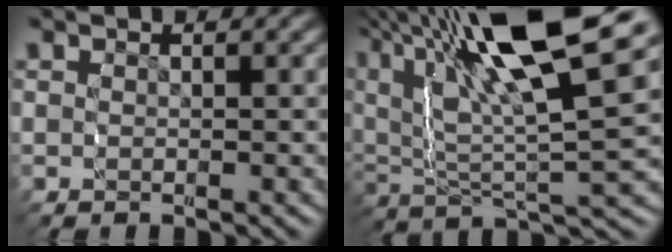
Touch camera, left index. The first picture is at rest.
{"total": 13.9, "force": [5.3, 6.4, 11.2], "torque": [-0.182, 0.018, 0.080]}